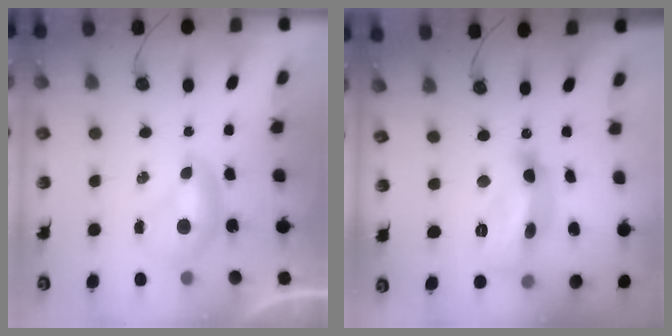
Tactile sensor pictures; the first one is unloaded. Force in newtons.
{"total": 14.0, "press": 13.9, "slide": 0.9}